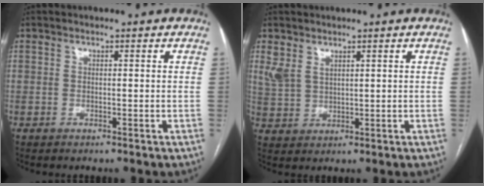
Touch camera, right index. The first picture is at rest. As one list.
[{"total": 3.9, "force": [2.8, 2.2, 1.6], "torque": [-0.048, 0.012, 0.068]}]